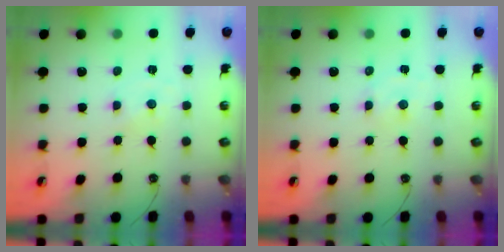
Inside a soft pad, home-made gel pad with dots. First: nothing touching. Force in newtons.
{"total": 2.3, "press": 2.3, "slide": 0.3}